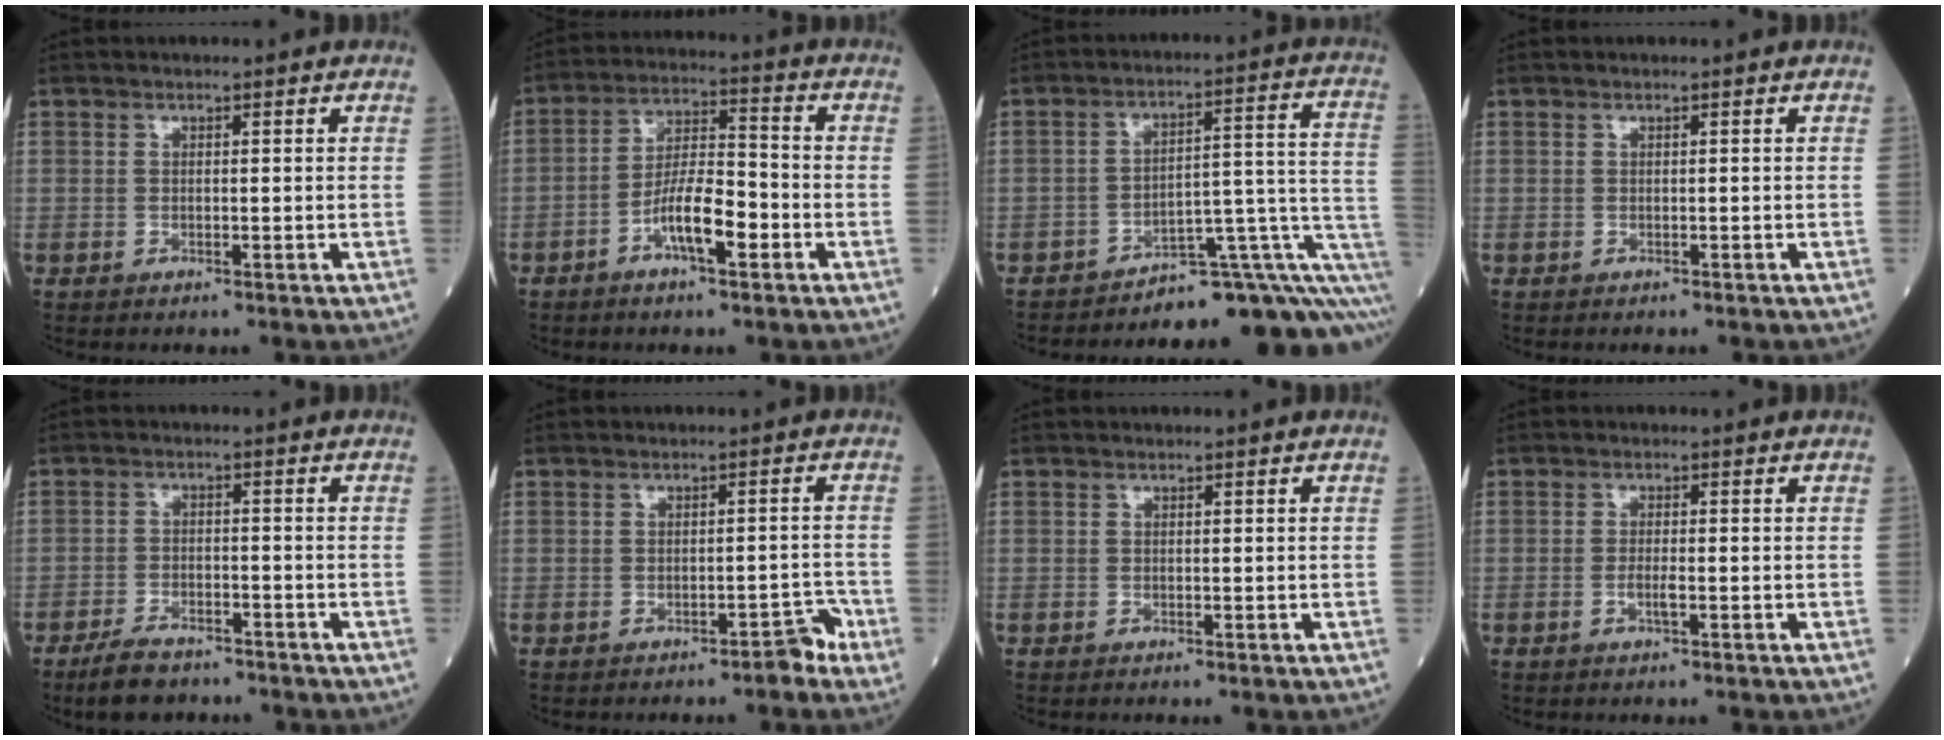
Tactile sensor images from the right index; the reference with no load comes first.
{"total": 8.3, "force": [-3.7, 2.1, 7.2], "torque": [-0.140, 0.009, -0.068]}
{"total": 13.5, "force": [-10.5, 3.1, 7.8], "torque": [-0.042, 0.073, -0.132]}
{"total": 0.5, "force": [-0.5, 0.1, 0.3], "torque": [-0.004, -0.001, -0.006]}
{"total": 6.2, "force": [-5.0, 2.2, 2.9], "torque": [-0.062, -0.007, -0.085]}
{"total": 2.8, "force": [-1.9, 0.7, 1.8], "torque": [-0.016, 0.005, -0.028]}
{"total": 0.0}
{"total": 1.6, "force": [-0.6, 0.1, 1.5], "torque": [-0.033, -0.001, -0.013]}